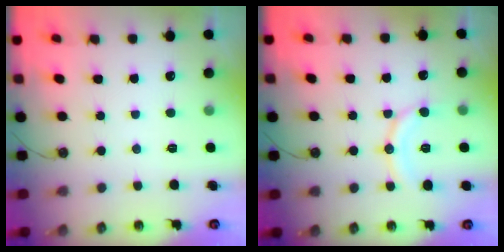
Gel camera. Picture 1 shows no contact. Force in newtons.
{"total": 10.5, "press": 10.5, "slide": 1.1}